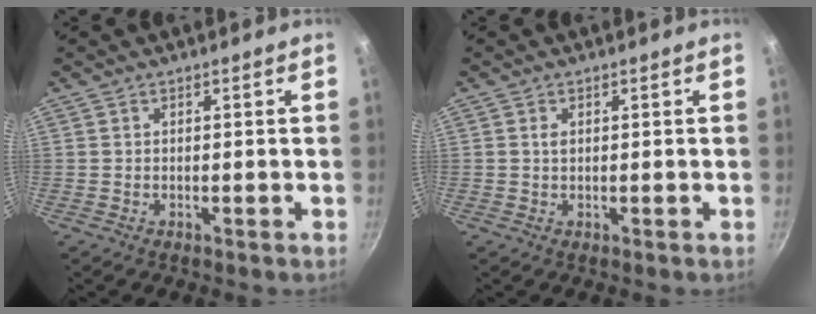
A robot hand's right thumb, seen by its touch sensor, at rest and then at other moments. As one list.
[{"total": 1.0, "force": [0.3, 0.6, 0.7], "torque": [-0.011, 0.000, 0.004]}]